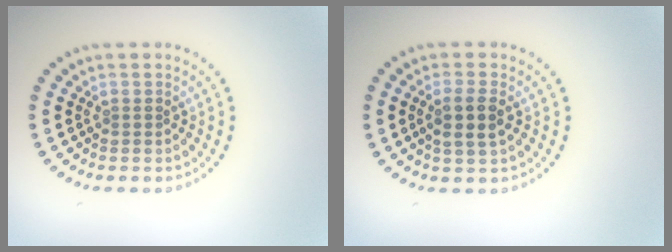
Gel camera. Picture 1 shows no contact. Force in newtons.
{"total": 2.7, "press": 2.5, "slide": 1.0}